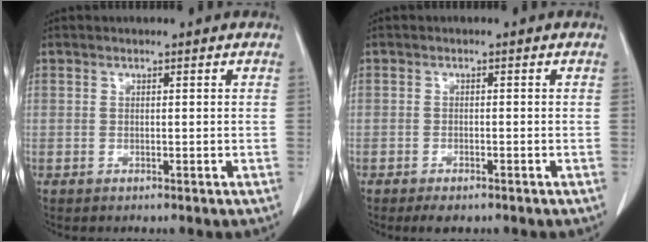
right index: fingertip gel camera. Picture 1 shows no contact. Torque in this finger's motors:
{"motor_torque": [0.32, -0.29, 0.05, 0.00]}